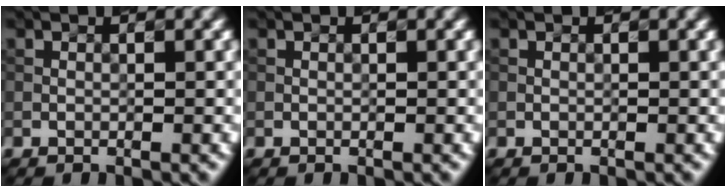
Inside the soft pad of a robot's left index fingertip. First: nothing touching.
{"total": 0.0}
{"total": 0.0}